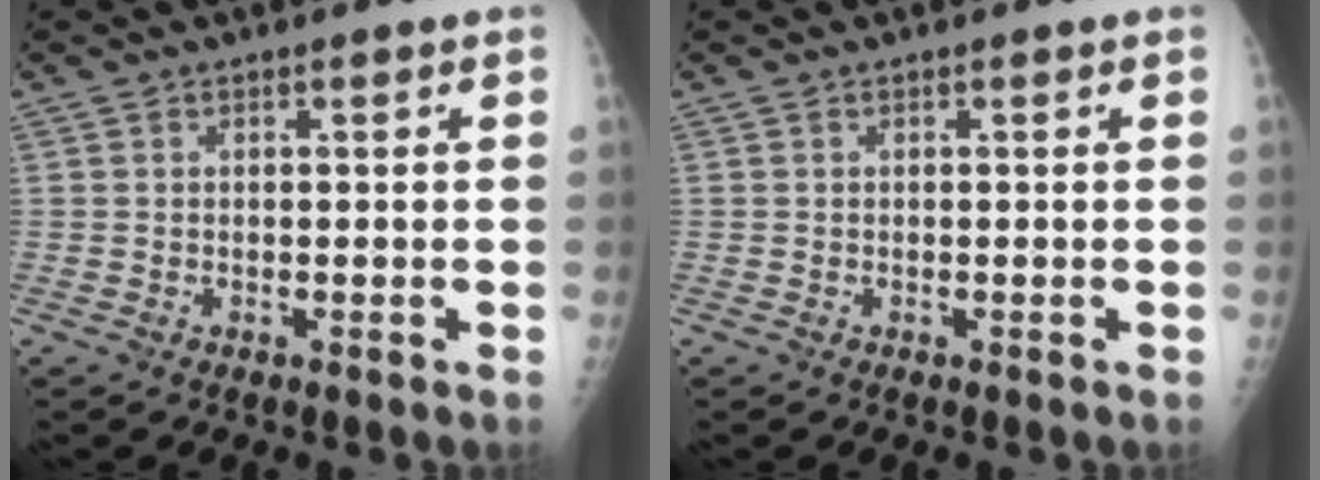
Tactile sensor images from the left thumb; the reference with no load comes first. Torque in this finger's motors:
{"motor_torque": [0.00, 0.00, -0.04, -0.04, 0.00]}